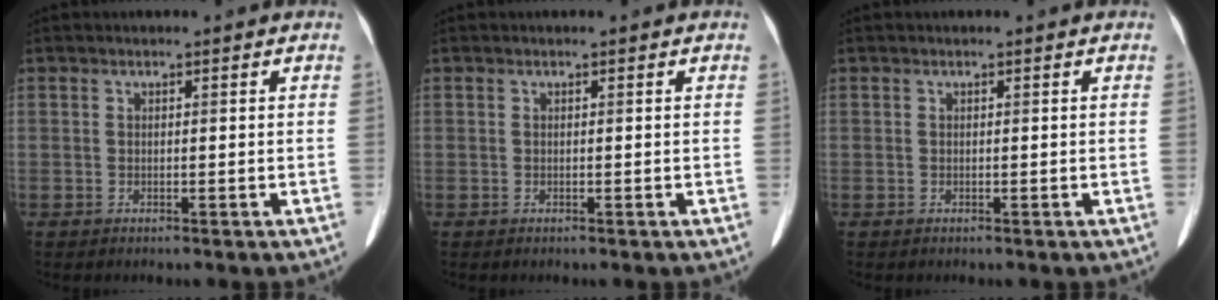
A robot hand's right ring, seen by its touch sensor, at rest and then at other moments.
{"total": 0.0}
{"total": 0.0}